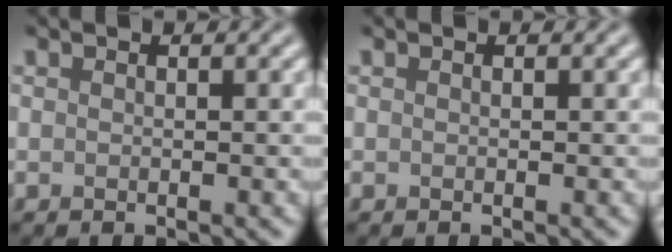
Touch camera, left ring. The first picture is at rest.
{"total": 0.0}